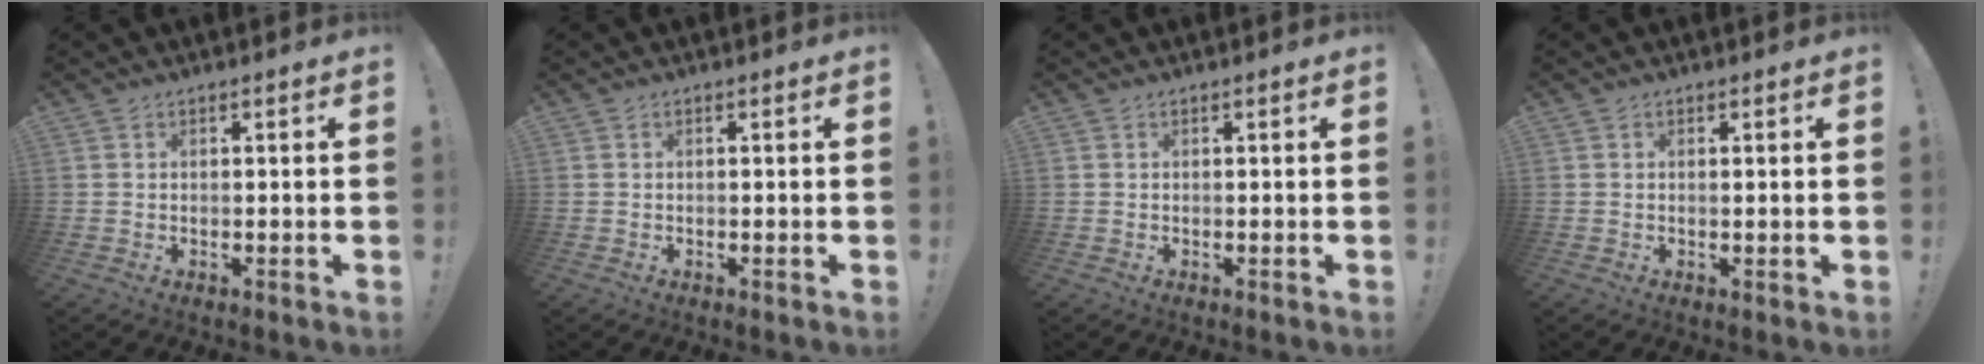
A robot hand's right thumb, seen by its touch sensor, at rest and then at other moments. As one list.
[{"total": 0.0}, {"total": 0.0}, {"total": 0.6, "force": [0.3, 0.0, 0.6], "torque": [-0.007, -0.001, 0.004]}]